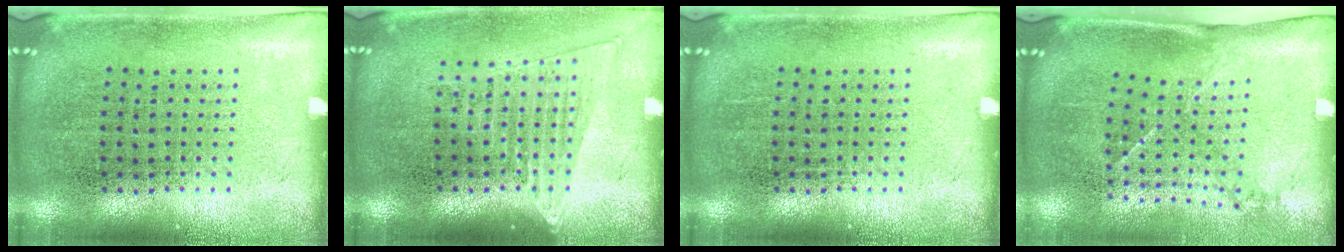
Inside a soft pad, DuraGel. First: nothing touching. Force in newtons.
{"total": 1.4, "press": 1.2, "slide": 0.7}
{"total": 0.0}
{"total": 1.5, "press": 1.0, "slide": 1.1}